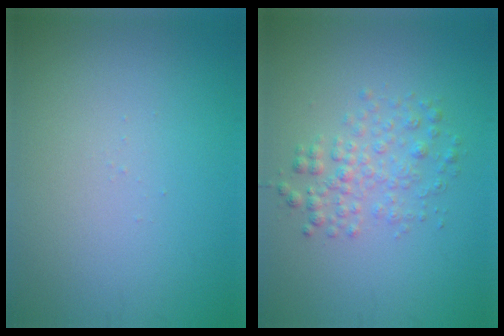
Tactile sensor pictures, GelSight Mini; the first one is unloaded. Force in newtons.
{"total": 2.7, "press": 2.7, "slide": 0.0}